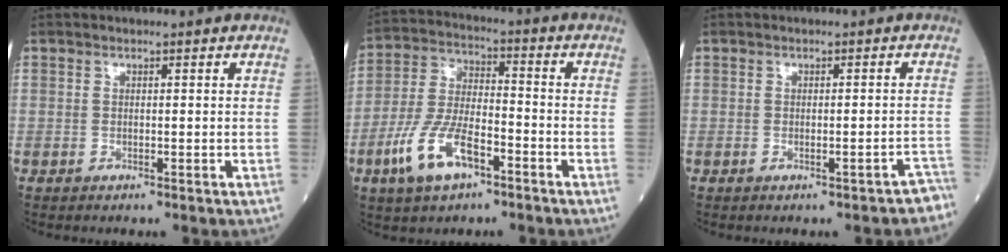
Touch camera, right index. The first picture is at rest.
{"total": 11.0, "force": [-5.5, 4.2, 8.5], "torque": [-0.189, 0.003, -0.104]}
{"total": 3.3, "force": [-2.8, 0.7, 1.6], "torque": [-0.004, 0.015, -0.031]}